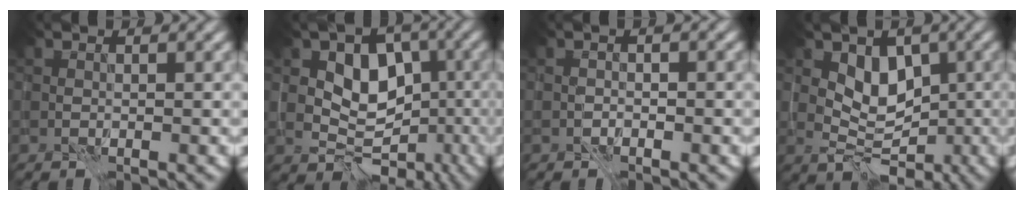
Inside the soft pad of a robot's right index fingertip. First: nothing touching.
{"total": 7.1, "force": [0.0, 5.7, 4.3], "torque": [-0.046, 0.010, -0.002]}
{"total": 0.7, "force": [-0.6, 0.3, 0.2], "torque": [-0.005, 0.003, -0.013]}
{"total": 4.3, "force": [0.8, 3.3, 2.6], "torque": [-0.026, -0.005, 0.016]}